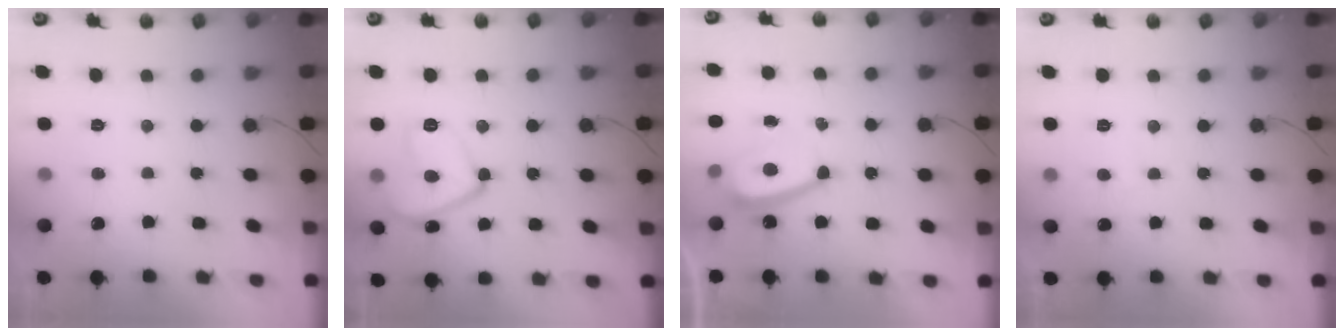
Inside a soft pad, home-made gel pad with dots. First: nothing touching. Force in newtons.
{"total": 12.2, "press": 12.1, "slide": 0.9}
{"total": 8.0, "press": 7.7, "slide": 2.2}
{"total": 0.6, "press": 0.4, "slide": 0.4}